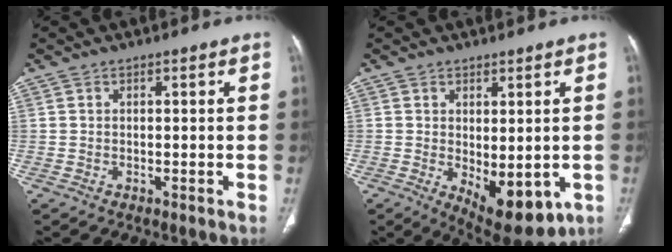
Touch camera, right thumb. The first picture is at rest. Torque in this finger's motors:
{"motor_torque": [-0.47, 0.48, 0.05, 0.16, 0.08]}